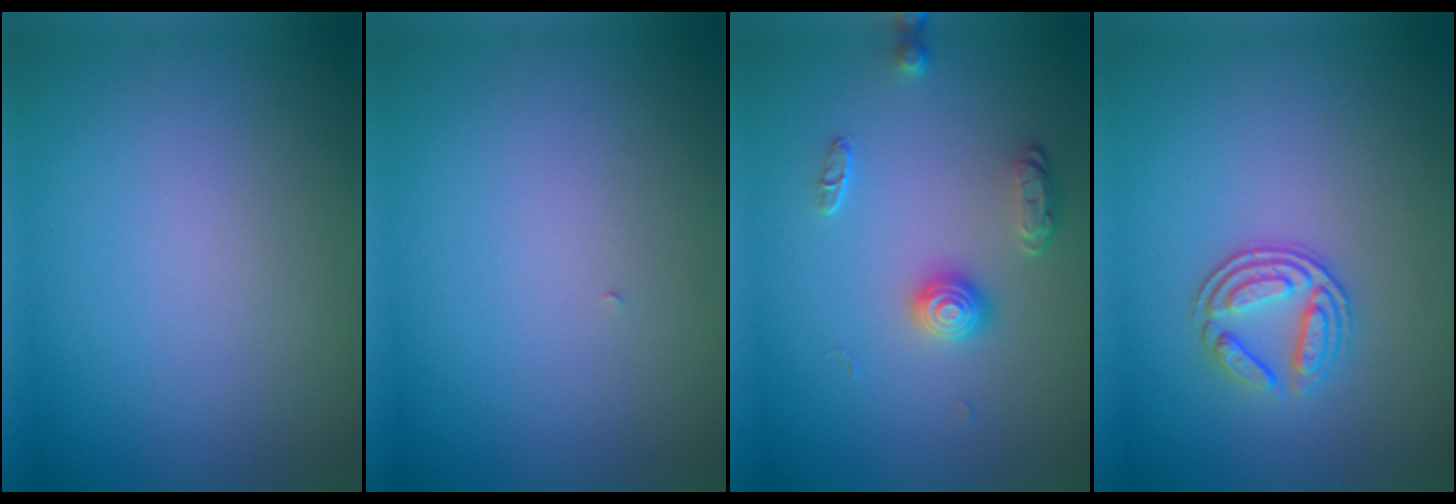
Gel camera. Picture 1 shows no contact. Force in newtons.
{"total": 0.0}
{"total": 2.3, "press": 1.8, "slide": 1.4}
{"total": 3.0, "press": 2.5, "slide": 1.6}